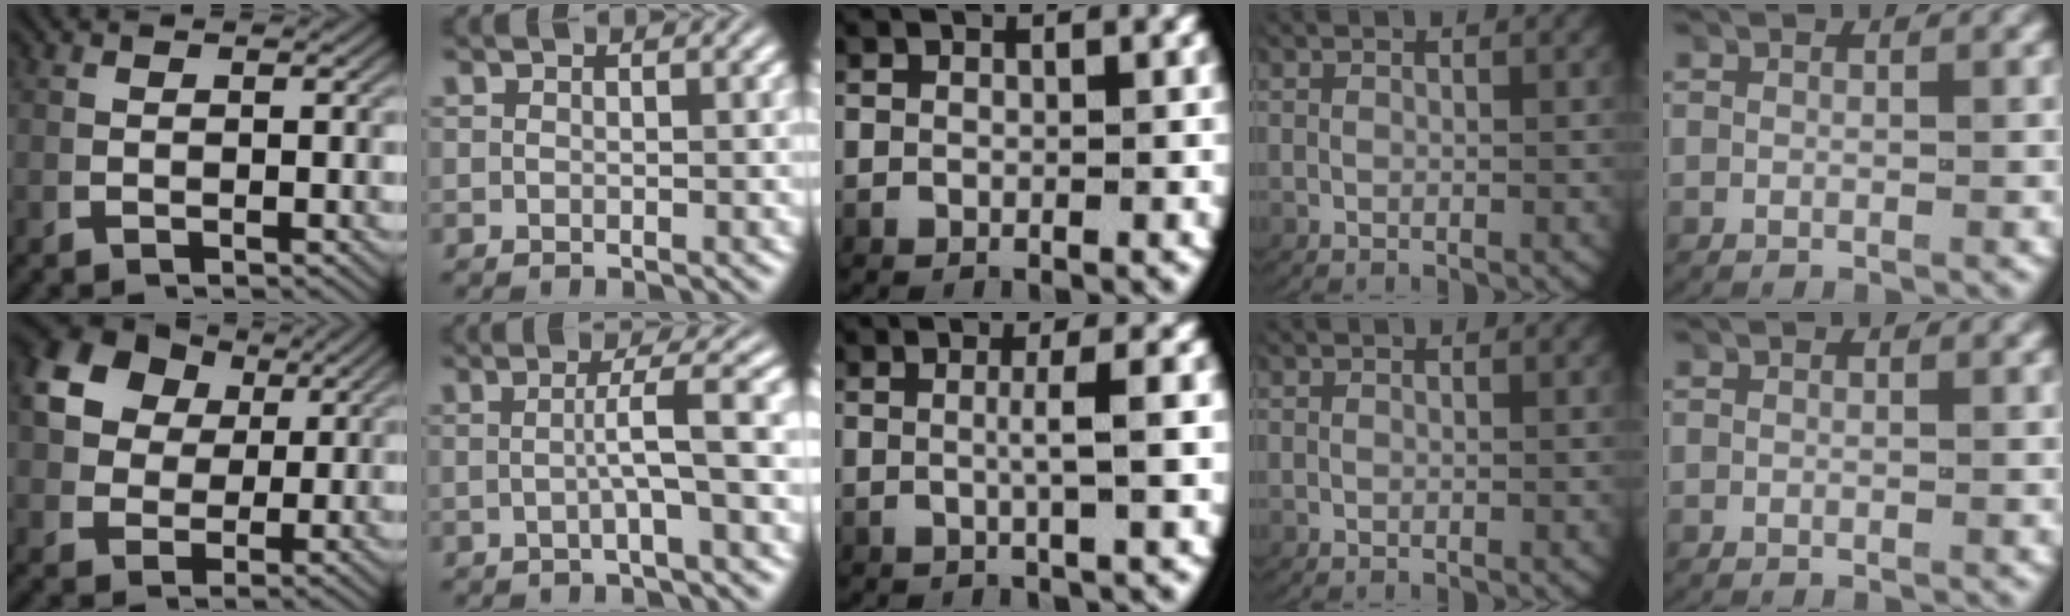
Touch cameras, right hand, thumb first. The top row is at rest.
{"thumb": {"total": 10.7, "force": [3.7, 8.4, 5.7], "torque": [-0.146, -0.016, 0.073]}, "index": {"total": 2.9, "force": [-0.5, -1.4, 2.5], "torque": [-0.029, 0.006, -0.007]}, "middle": {"total": 2.1, "force": [0.2, -0.7, 2.0], "torque": [-0.039, 0.002, 0.006]}}